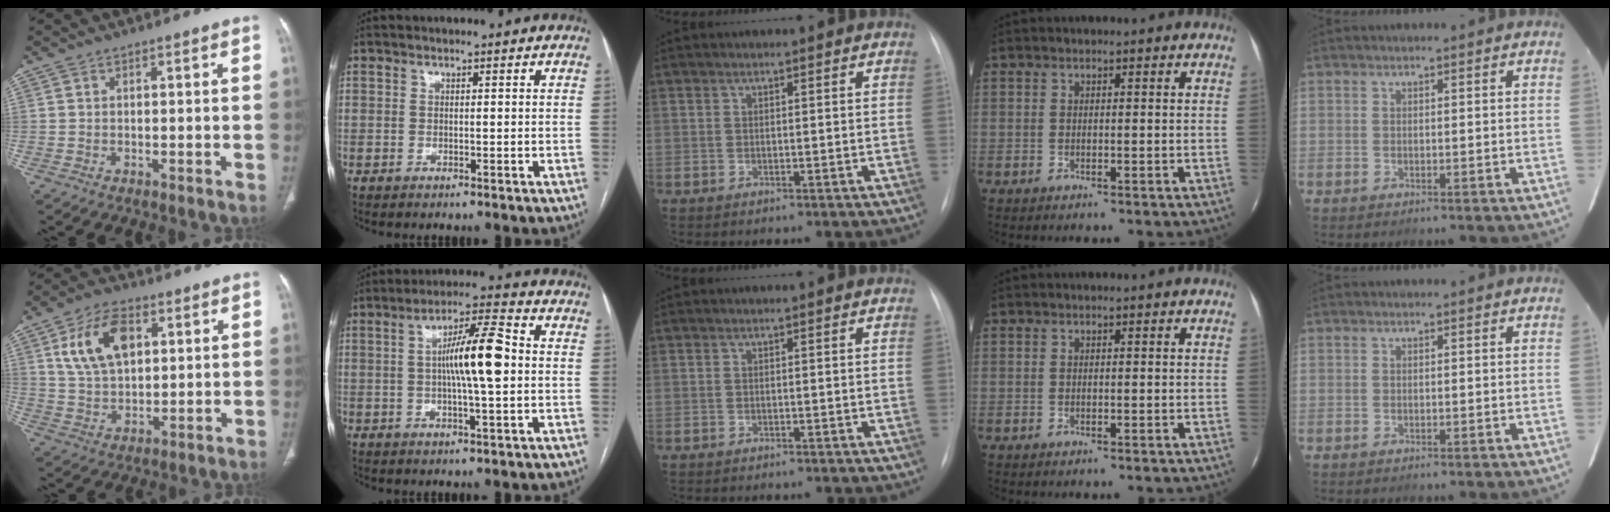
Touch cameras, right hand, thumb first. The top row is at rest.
{"thumb": {"total": 12.2, "force": [4.1, 7.3, 8.9], "torque": [-0.150, -0.005, 0.079]}, "index": {"total": 10.1, "force": [0.4, 1.0, 10.1], "torque": [-0.177, 0.014, 0.004]}, "middle": {"total": 2.1, "force": [-1.8, 0.5, 0.9], "torque": [-0.017, -0.007, -0.016]}}